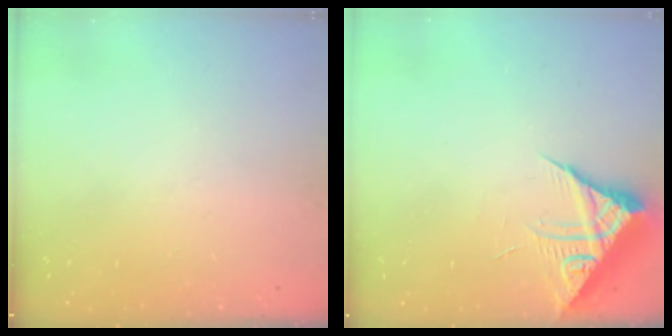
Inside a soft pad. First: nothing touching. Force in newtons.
{"total": 8.2, "press": 8.2, "slide": 0.7}